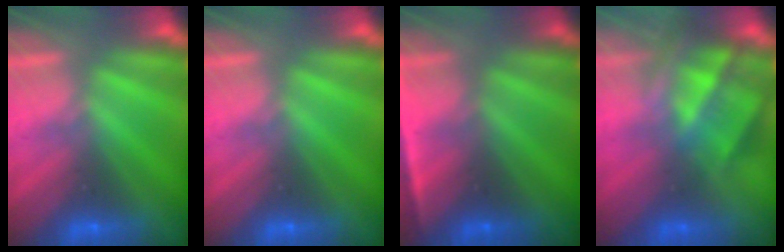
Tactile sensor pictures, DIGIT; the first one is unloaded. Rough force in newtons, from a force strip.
{"total": 0.0}
{"total": 4.6}
{"total": 5.2}